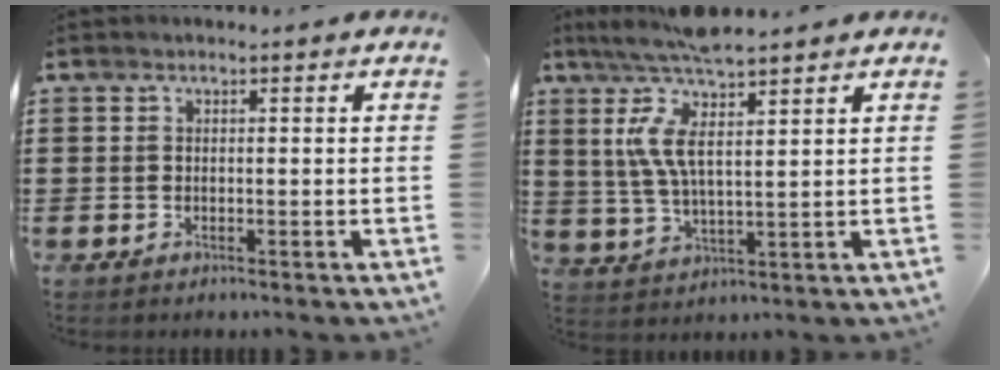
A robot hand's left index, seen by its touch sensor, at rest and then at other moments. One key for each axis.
{"total": 8.9, "fx": 5.5, "fy": 1.3, "fz": 6.9, "tx": -0.156, "ty": -0.022, "tz": 0.093}